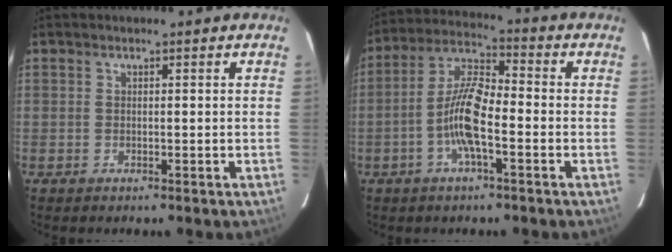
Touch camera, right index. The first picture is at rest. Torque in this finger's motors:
{"motor_torque": [0.45, -0.11, 0.28, 0.06]}